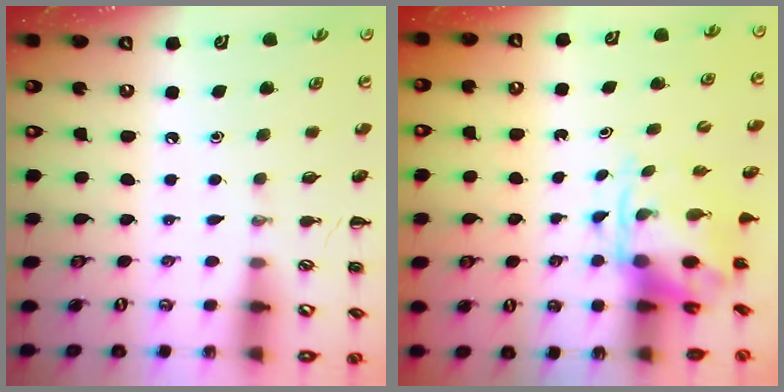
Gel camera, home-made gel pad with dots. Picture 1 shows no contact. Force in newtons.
{"total": 3.8, "press": 3.6, "slide": 0.9}